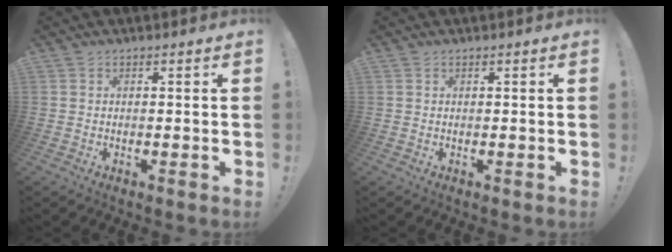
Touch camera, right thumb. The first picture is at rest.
{"total": 0.0}